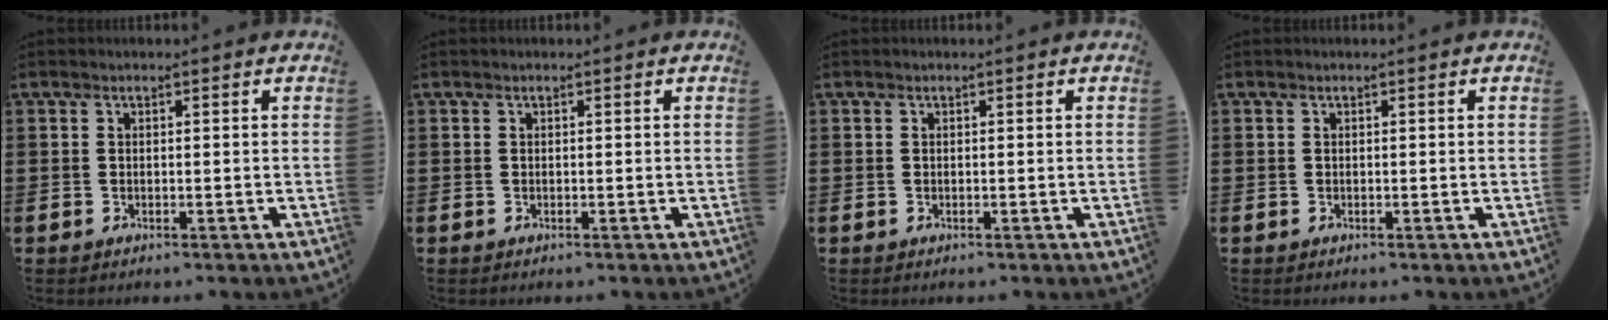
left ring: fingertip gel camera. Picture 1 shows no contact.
{"total": 0.0}
{"total": 0.0}
{"total": 0.0}